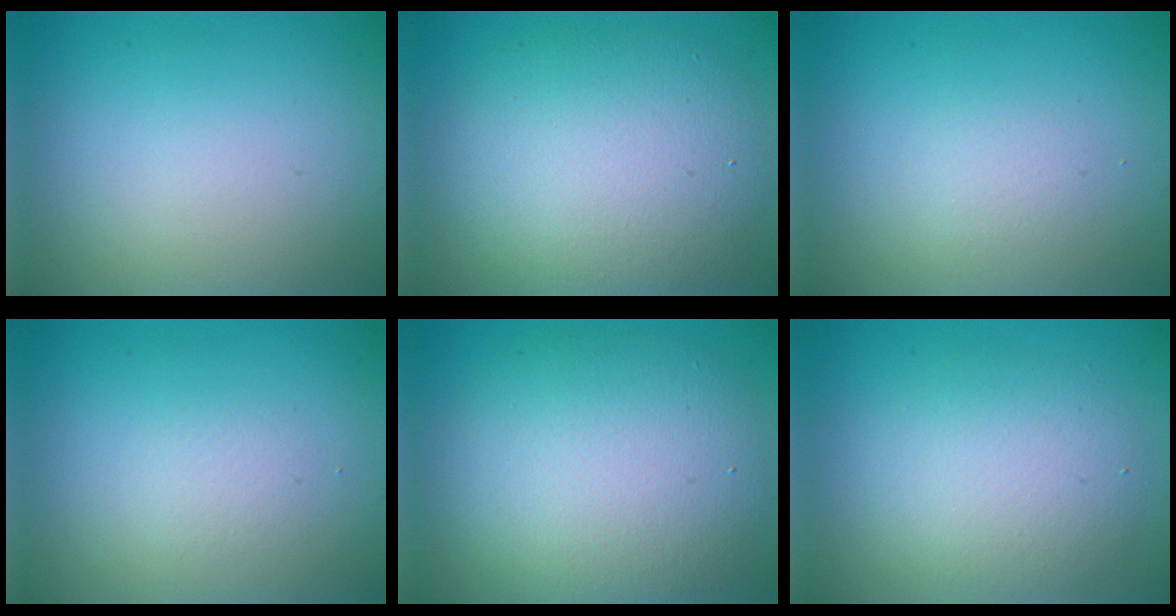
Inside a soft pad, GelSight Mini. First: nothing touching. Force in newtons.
{"total": 9.1, "press": 9.1, "slide": 0.3}
{"total": 1.1, "press": 1.1, "slide": 0.1}
{"total": 1.0, "press": 1.0, "slide": 0.1}
{"total": 8.8, "press": 8.7, "slide": 0.5}
{"total": 2.6, "press": 2.6, "slide": 0.3}